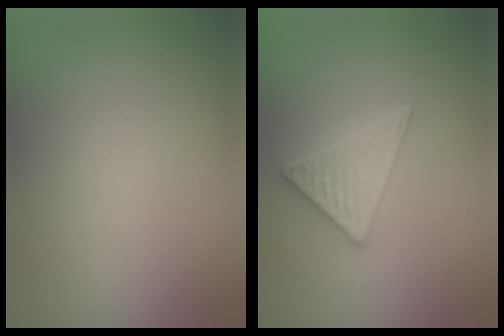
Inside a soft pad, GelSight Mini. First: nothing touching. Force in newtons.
{"total": 2.9, "press": 2.7, "slide": 1.1}